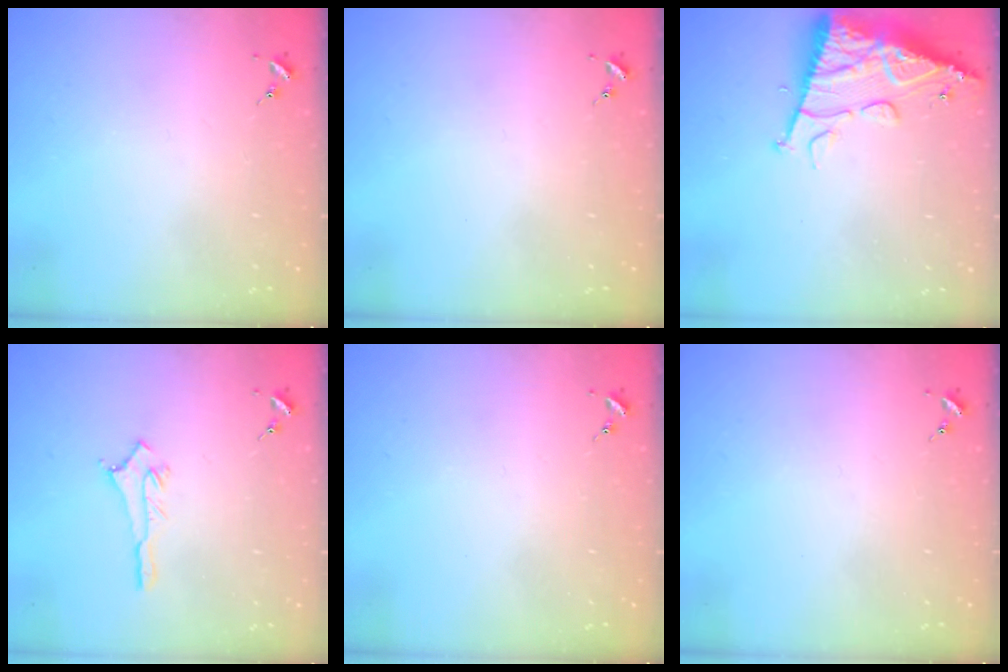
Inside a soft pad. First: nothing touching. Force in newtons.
{"total": 0.0}
{"total": 14.9, "press": 14.8, "slide": 1.5}
{"total": 2.8, "press": 2.8, "slide": 0.4}
{"total": 0.0}
{"total": 0.0}